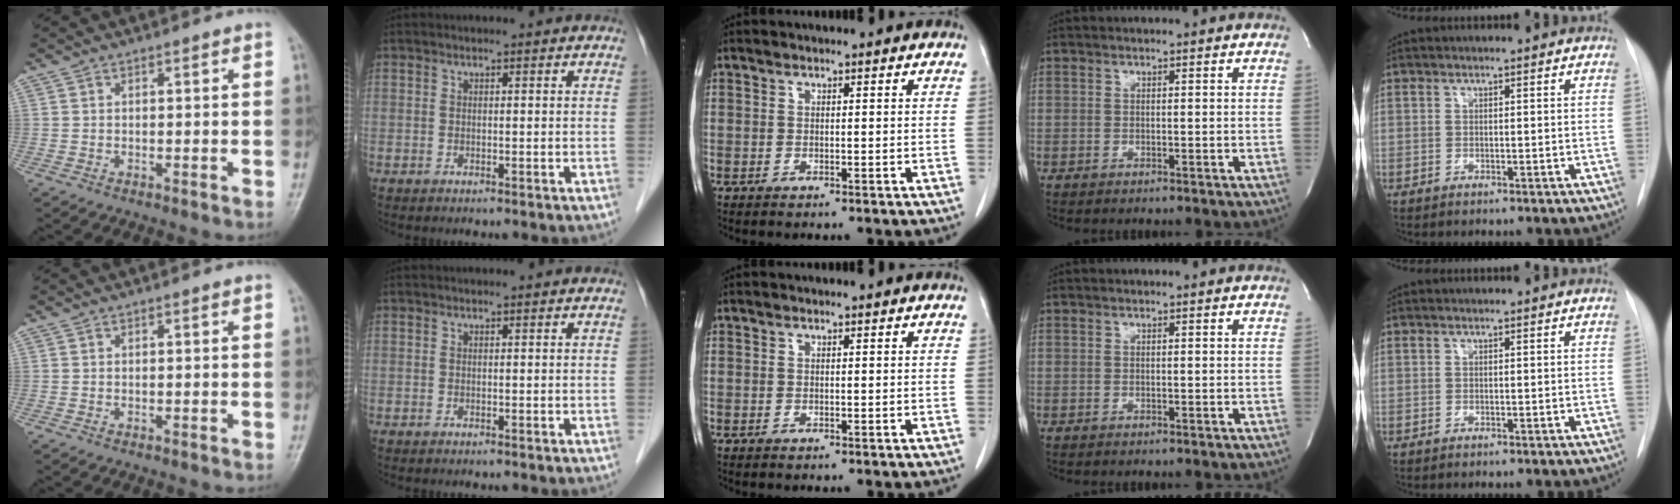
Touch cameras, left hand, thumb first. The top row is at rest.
{}